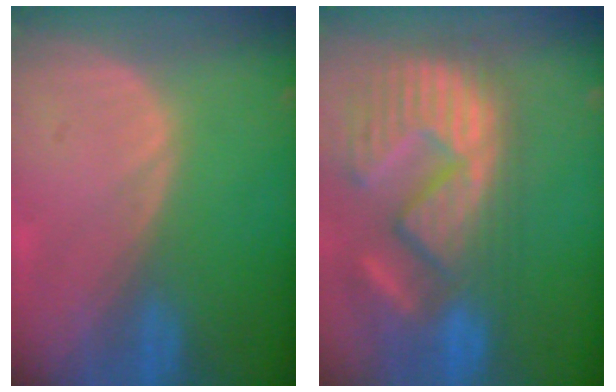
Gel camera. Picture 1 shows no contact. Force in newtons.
{"total": 14.7, "press": 12.3, "slide": 8.1}